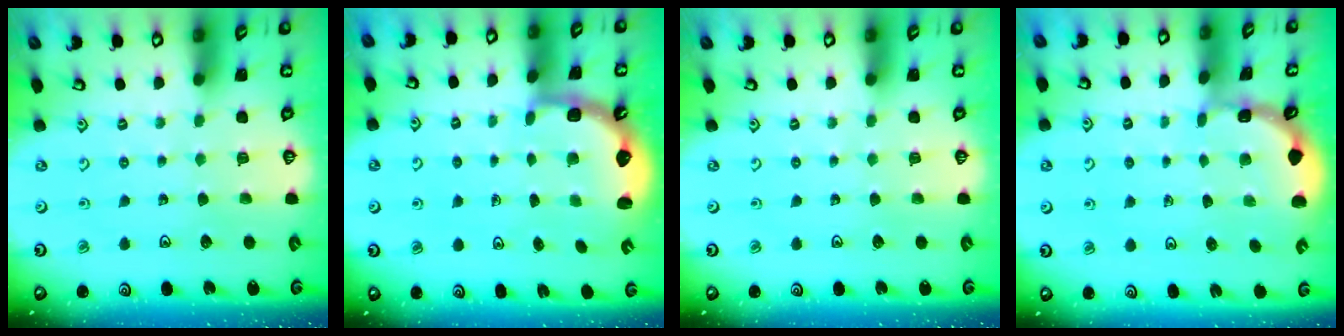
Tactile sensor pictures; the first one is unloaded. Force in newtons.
{"total": 2.5, "press": 2.1, "slide": 1.4}
{"total": 0.0}
{"total": 1.0, "press": 0.9, "slide": 0.2}